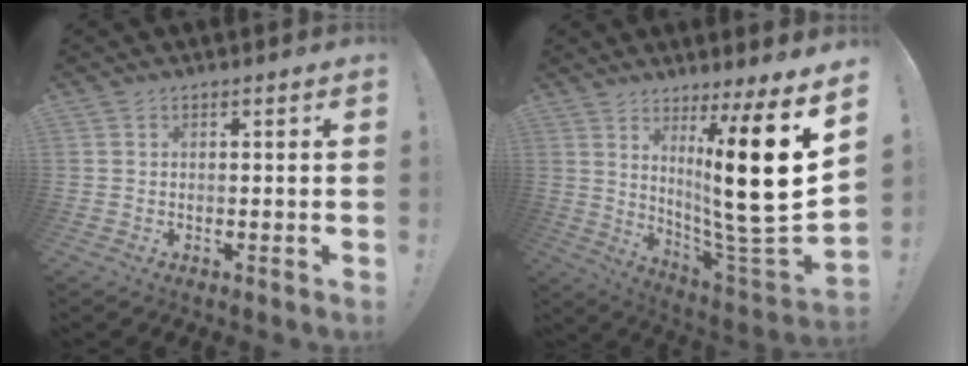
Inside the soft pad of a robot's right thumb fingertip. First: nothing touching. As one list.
[{"total": 21.3, "force": [5.0, 2.1, 20.6], "torque": [-0.329, -0.052, 0.071]}]